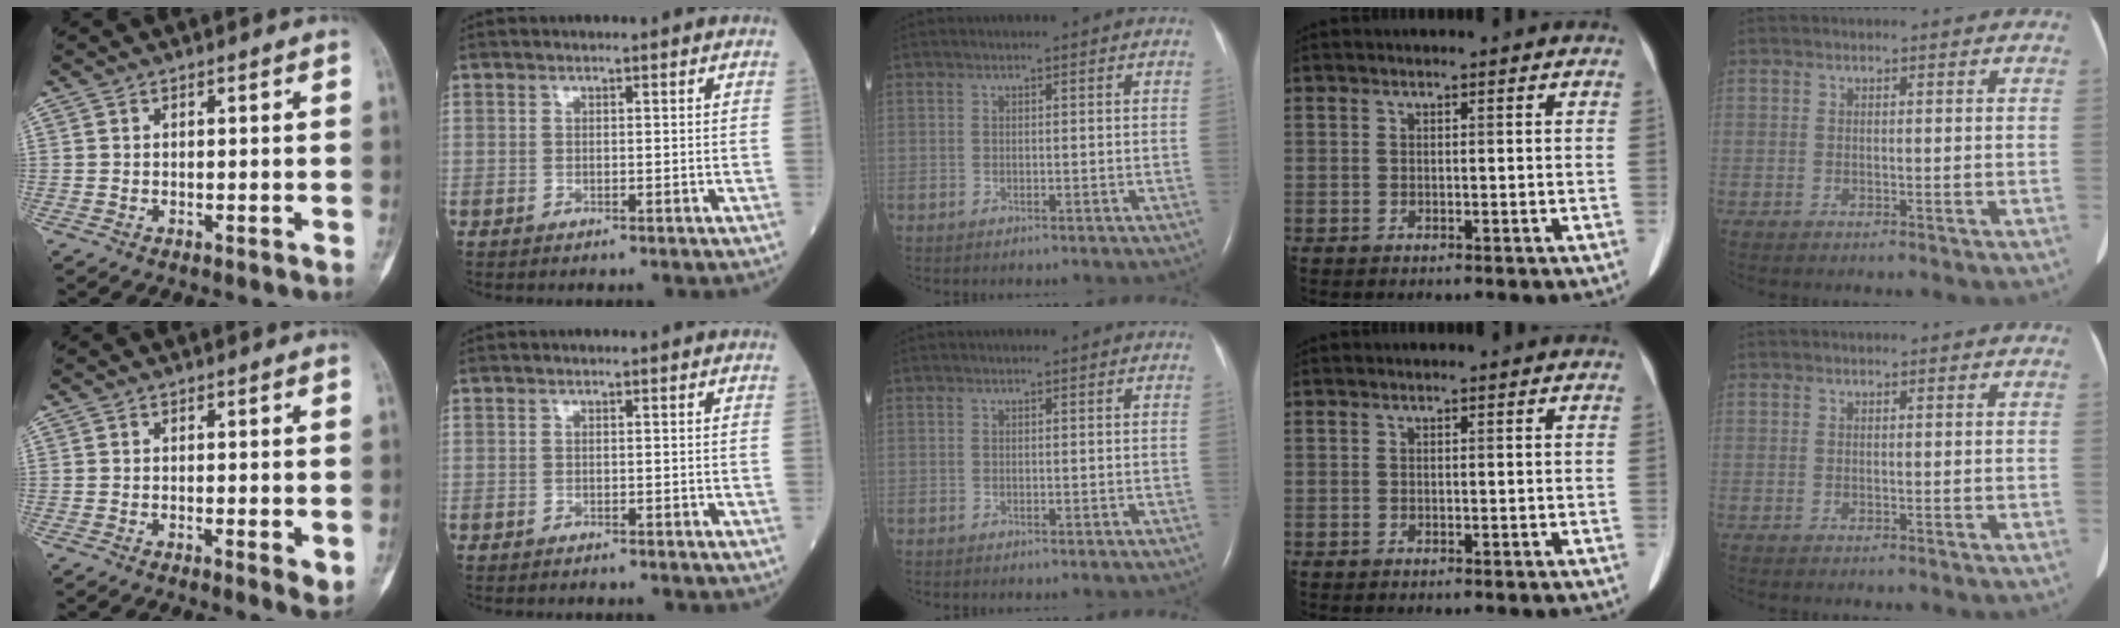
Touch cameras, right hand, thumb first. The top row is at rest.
{"thumb": {"total": 2.9, "force": [-0.3, 0.9, 2.8], "torque": [-0.040, -0.010, -0.004]}, "index": {"total": 0.6, "force": [-0.5, 0.1, 0.2], "torque": [-0.012, -0.002, -0.009]}}